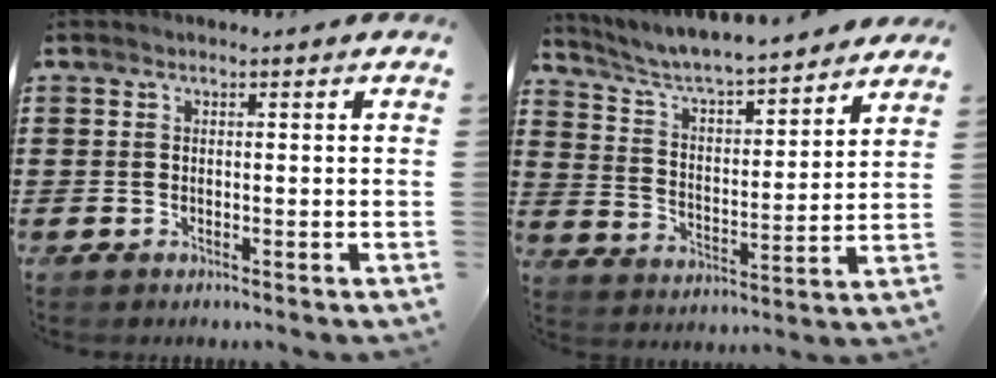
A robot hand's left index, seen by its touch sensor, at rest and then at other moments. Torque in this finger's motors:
{"motor_torque": [2.14, 0.00, 0.56, 0.11]}